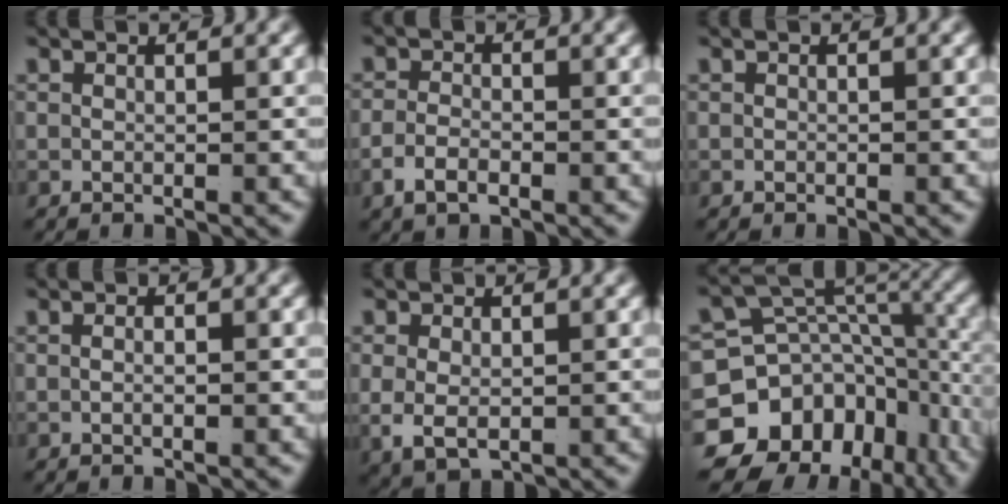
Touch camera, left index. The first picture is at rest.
{"total": 2.2, "force": [-1.4, 1.1, 1.3], "torque": [-0.023, -0.009, -0.022]}
{"total": 0.0}
{"total": 0.9, "force": [-0.5, 0.0, 0.8], "torque": [-0.012, -0.001, -0.009]}
{"total": 3.7, "force": [-0.4, 2.9, 2.3], "torque": [-0.065, -0.029, 0.013]}
{"total": 22.6, "force": [-8.0, 18.0, 11.2], "torque": [-0.203, -0.077, -0.116]}